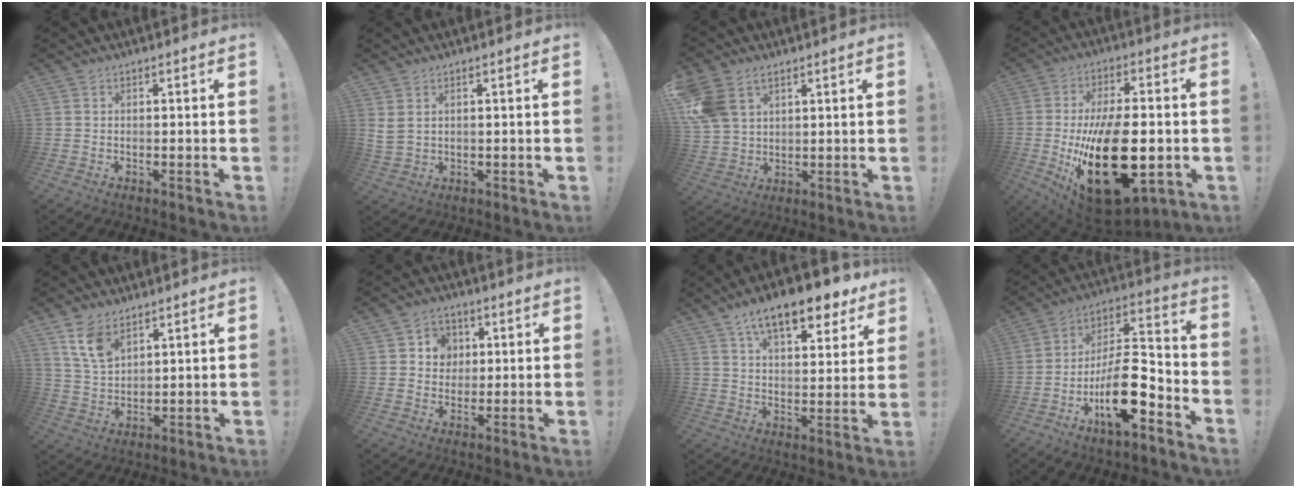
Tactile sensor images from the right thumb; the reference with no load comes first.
{"total": 3.0, "force": [1.8, 1.5, 1.9], "torque": [-0.041, -0.002, 0.037]}
{"total": 9.8, "force": [5.1, 6.9, 4.7], "torque": [-0.099, -0.013, 0.104]}
{"total": 29.2, "force": [-4.5, 14.9, 24.7], "torque": [-0.427, 0.001, -0.051]}
{"total": 9.0, "force": [6.0, 4.9, 4.7], "torque": [-0.093, -0.022, 0.118]}
{"total": 6.9, "force": [1.6, 6.6, 1.6], "torque": [-0.025, -0.007, 0.033]}
{"total": 14.2, "force": [9.4, 5.3, 9.3], "torque": [-0.137, -0.058, 0.156]}
{"total": 17.9, "force": [-8.1, 7.0, 14.4], "torque": [-0.253, 0.048, -0.128]}